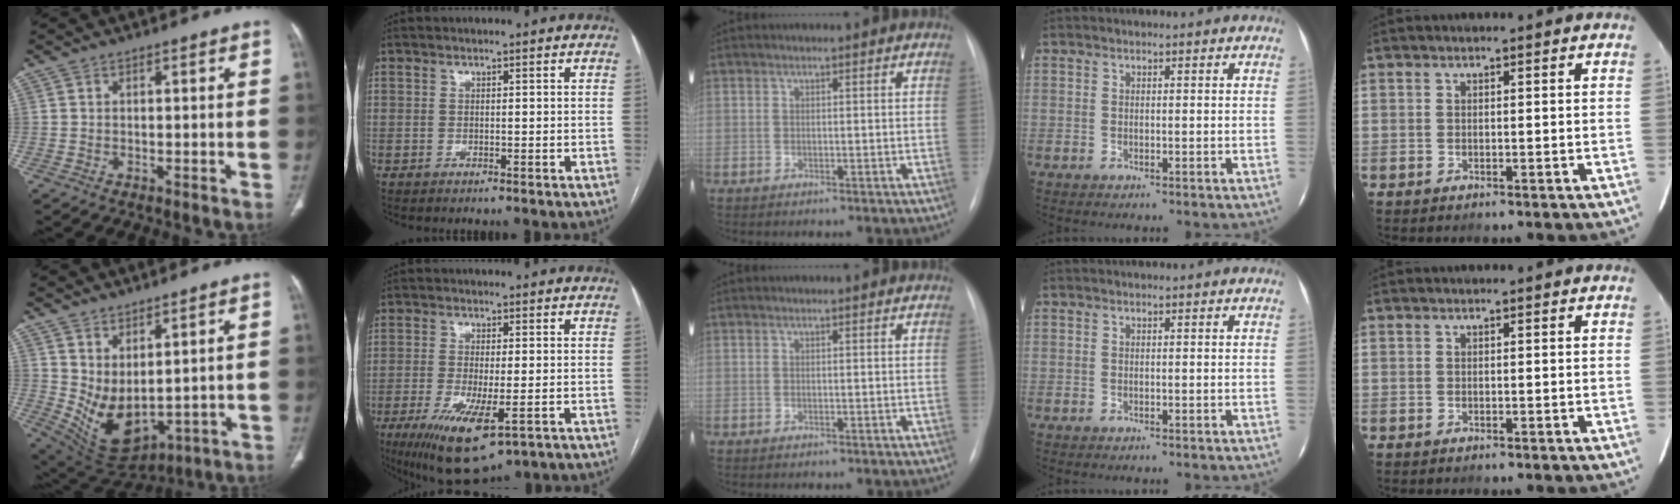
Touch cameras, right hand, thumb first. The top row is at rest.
{"thumb": {"total": 10.8, "force": [2.6, 5.7, 8.8], "torque": [-0.150, -0.033, 0.082]}, "index": {"total": 11.0, "force": [-5.1, 3.0, 9.3], "torque": [-0.164, -0.028, -0.075]}}